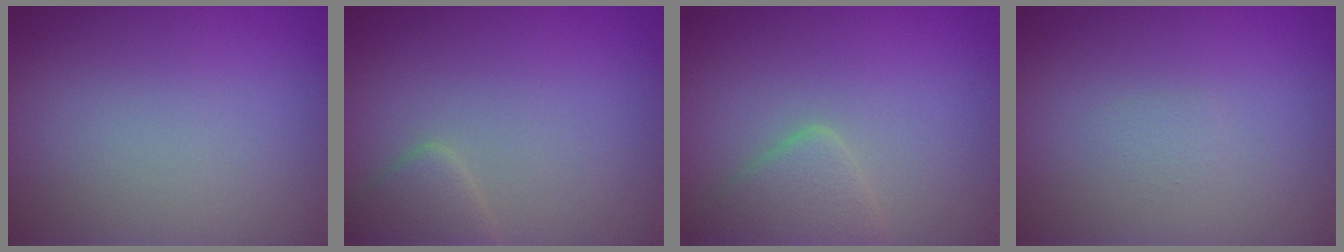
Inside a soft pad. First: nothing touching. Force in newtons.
{"total": 2.2, "press": 2.2, "slide": 0.1}
{"total": 2.8, "press": 2.8, "slide": 0.2}
{"total": 0.5, "press": 0.5, "slide": 0.1}